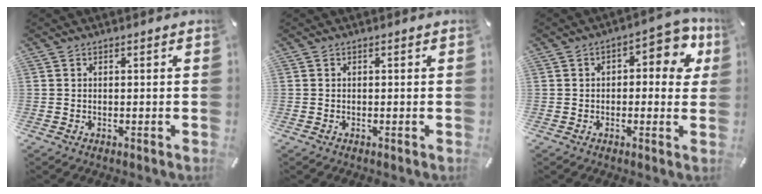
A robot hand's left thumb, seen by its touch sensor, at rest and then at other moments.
{"total": 0.0}
{"total": 8.1, "force": [2.9, 4.3, 6.2], "torque": [-0.067, -0.017, 0.041]}